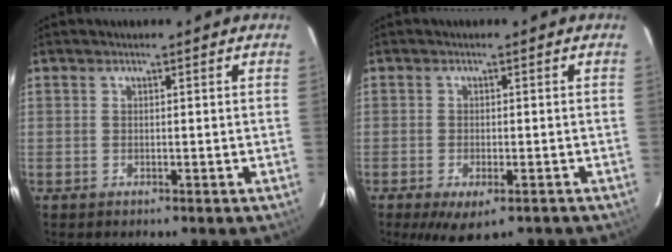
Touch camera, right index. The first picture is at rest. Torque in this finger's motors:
{"motor_torque": [0.94, -0.69, 0.41, 0.08]}